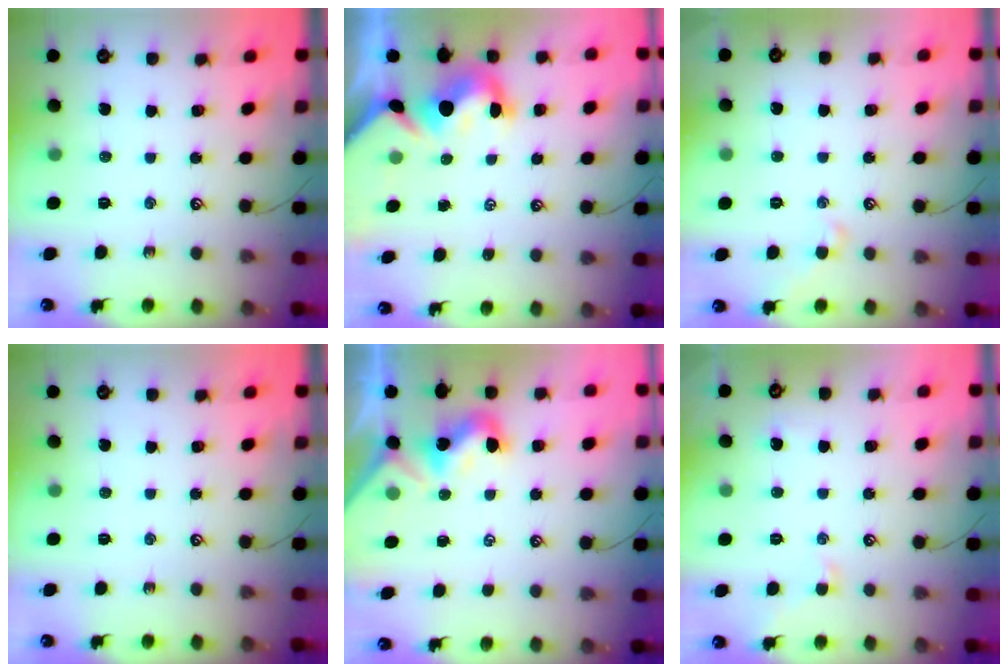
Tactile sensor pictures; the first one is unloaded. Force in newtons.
{"total": 6.3, "press": 6.2, "slide": 1.1}
{"total": 0.6, "press": 0.4, "slide": 0.5}
{"total": 0.0}
{"total": 1.7, "press": 1.7, "slide": 0.1}
{"total": 0.5, "press": 0.2, "slide": 0.5}